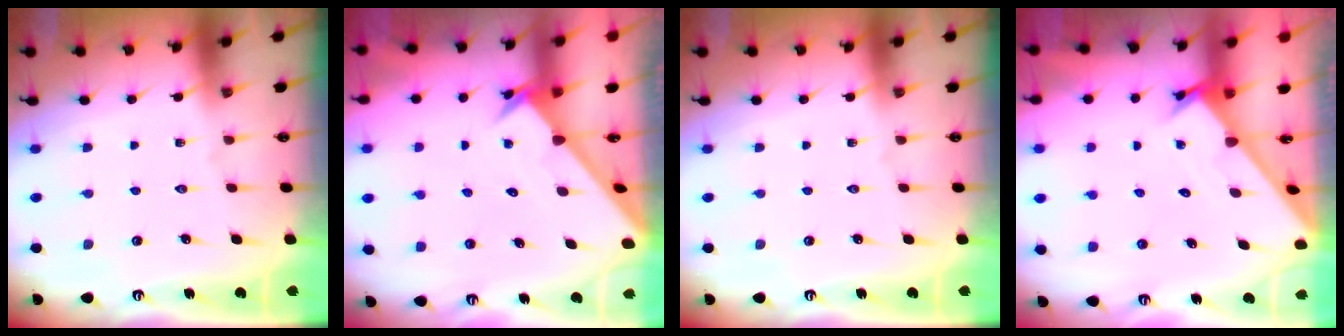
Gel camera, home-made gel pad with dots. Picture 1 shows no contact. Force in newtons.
{"total": 2.5, "press": 2.5, "slide": 0.2}
{"total": 0.0}
{"total": 1.7, "press": 1.7, "slide": 0.1}